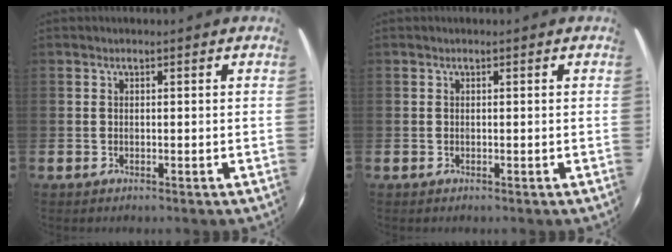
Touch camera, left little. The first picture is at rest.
{"total": 0.0}